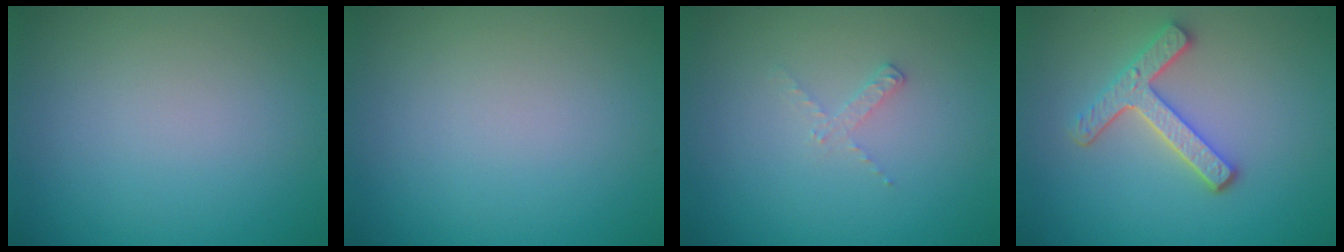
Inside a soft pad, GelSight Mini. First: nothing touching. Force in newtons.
{"total": 0.0}
{"total": 1.1, "press": 1.1, "slide": 0.2}
{"total": 3.7, "press": 3.0, "slide": 2.1}